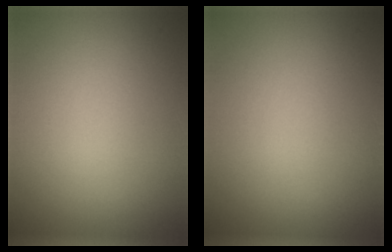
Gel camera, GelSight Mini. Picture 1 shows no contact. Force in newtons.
{"total": 0.0}